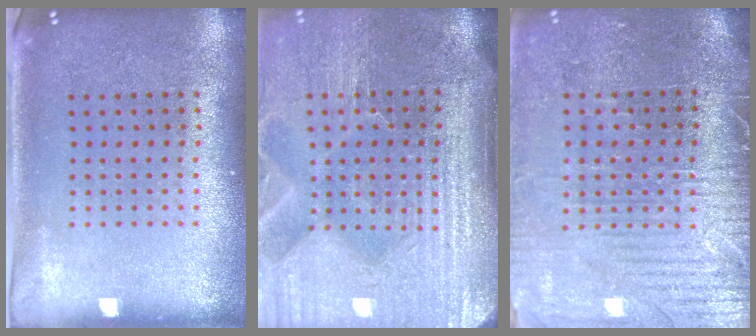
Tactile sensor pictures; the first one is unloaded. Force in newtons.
{"total": 4.9, "press": 4.2, "slide": 2.5}
{"total": 3.8, "press": 3.5, "slide": 1.6}